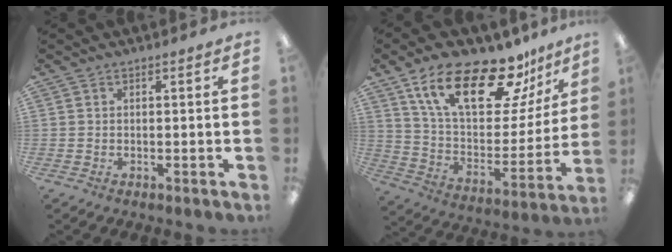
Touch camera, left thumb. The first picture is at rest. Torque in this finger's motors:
{"motor_torque": [0.44, 0.47, 1.53, -1.24, 0.37]}